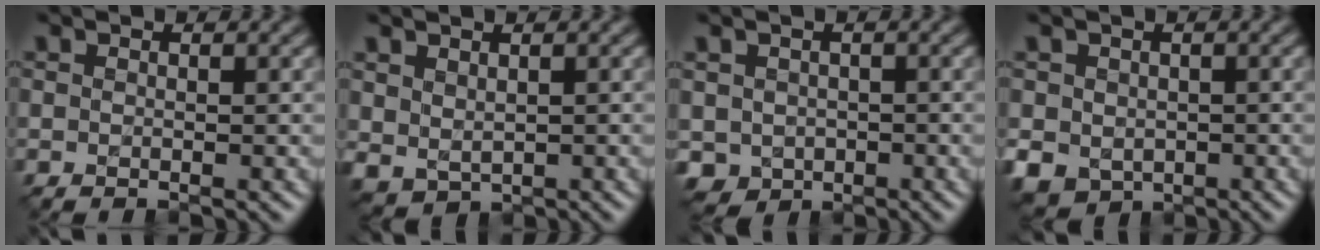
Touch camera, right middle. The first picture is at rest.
{"total": 1.9, "force": [0.9, 1.4, 0.8], "torque": [-0.021, -0.005, 0.023]}
{"total": 2.8, "force": [-0.6, 2.6, 0.9], "torque": [-0.020, -0.005, -0.012]}
{"total": 4.8, "force": [-1.0, 4.1, 2.1], "torque": [-0.050, -0.016, -0.018]}